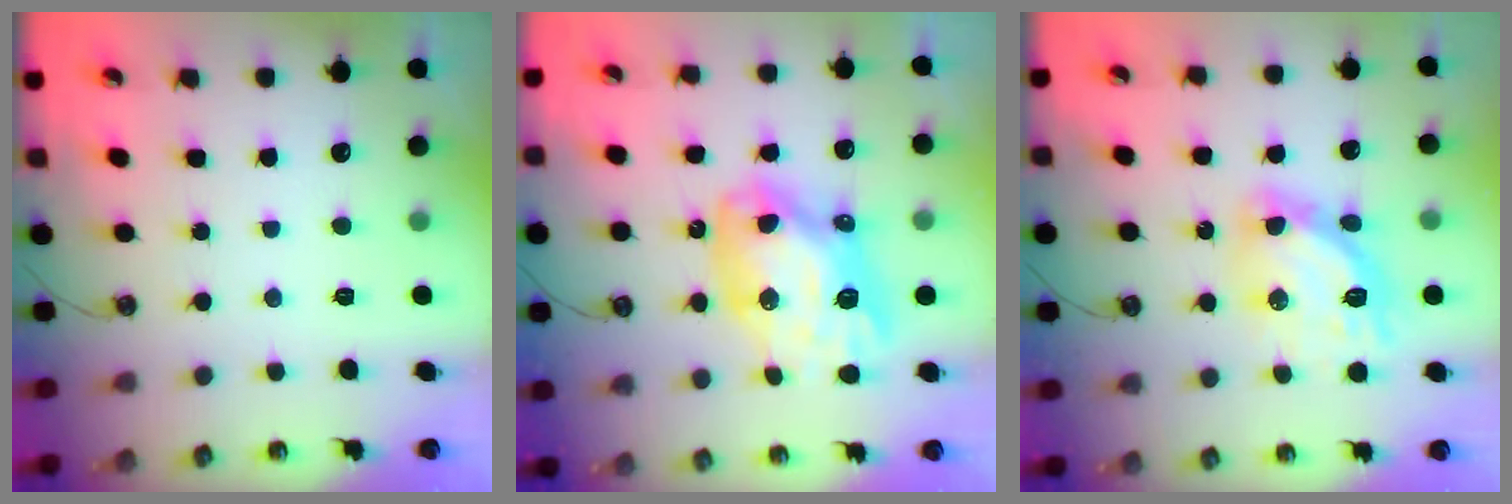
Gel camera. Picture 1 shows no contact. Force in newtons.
{"total": 15.1, "press": 15.0, "slide": 2.1}
{"total": 13.2, "press": 13.1, "slide": 1.6}